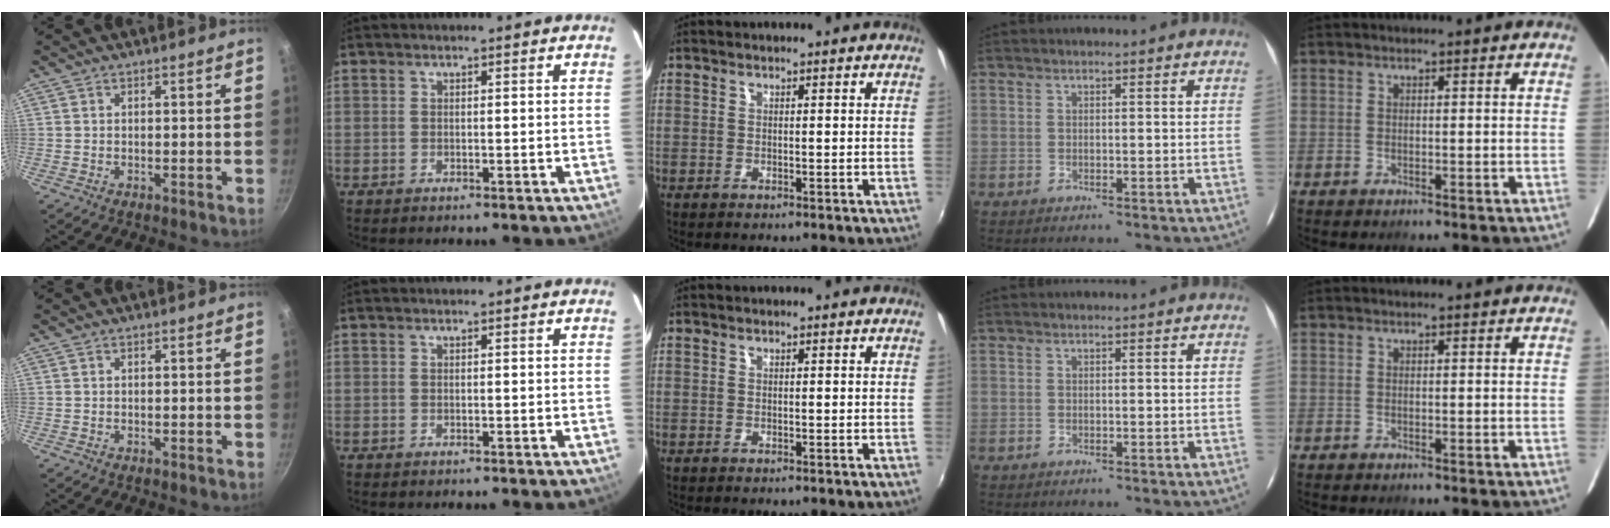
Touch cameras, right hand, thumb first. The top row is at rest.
{}